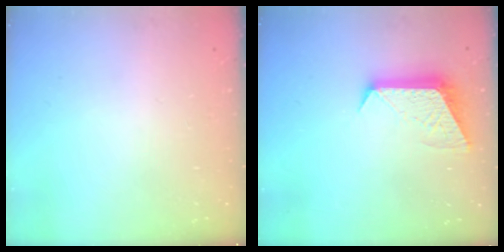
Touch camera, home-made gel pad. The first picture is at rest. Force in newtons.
{"total": 10.0, "press": 10.0, "slide": 0.1}